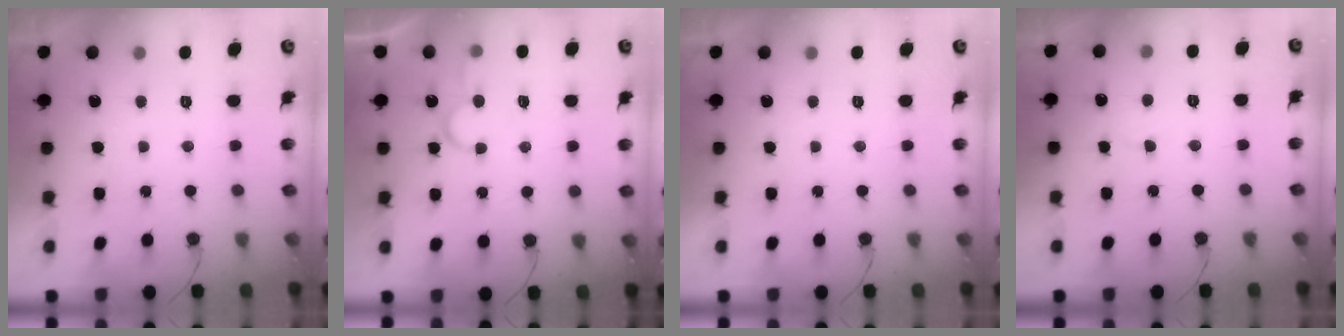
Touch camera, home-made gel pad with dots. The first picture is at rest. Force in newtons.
{"total": 6.4, "press": 6.4, "slide": 0.6}
{"total": 0.0}
{"total": 3.7, "press": 3.6, "slide": 0.4}